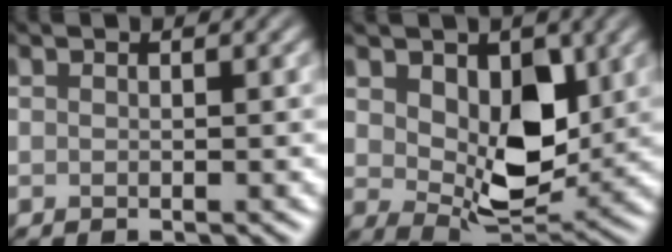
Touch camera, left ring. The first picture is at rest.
{"total": 6.3, "force": [1.7, 4.0, 4.6], "torque": [-0.080, -0.020, 0.027]}